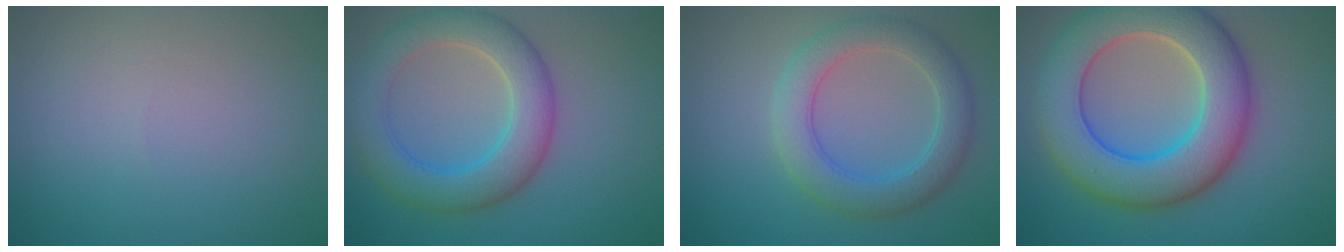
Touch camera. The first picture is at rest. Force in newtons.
{"total": 6.3, "press": 6.3, "slide": 0.3}
{"total": 4.9, "press": 4.9, "slide": 0.3}
{"total": 10.8, "press": 10.7, "slide": 0.8}